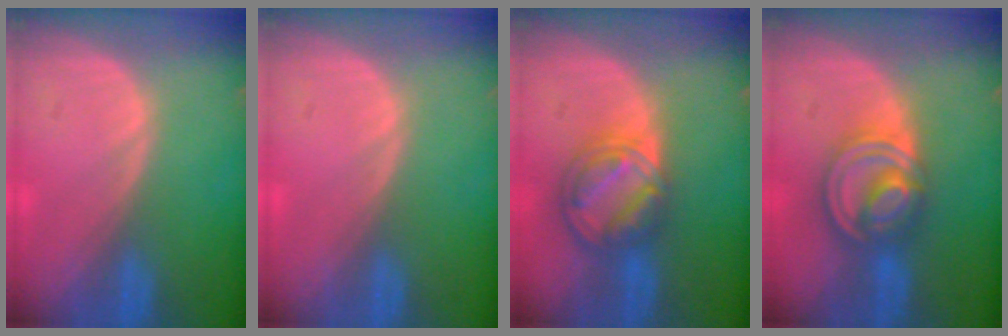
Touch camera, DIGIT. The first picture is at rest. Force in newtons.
{"total": 0.0}
{"total": 8.3, "press": 7.1, "slide": 4.3}
{"total": 8.3, "press": 7.1, "slide": 4.4}